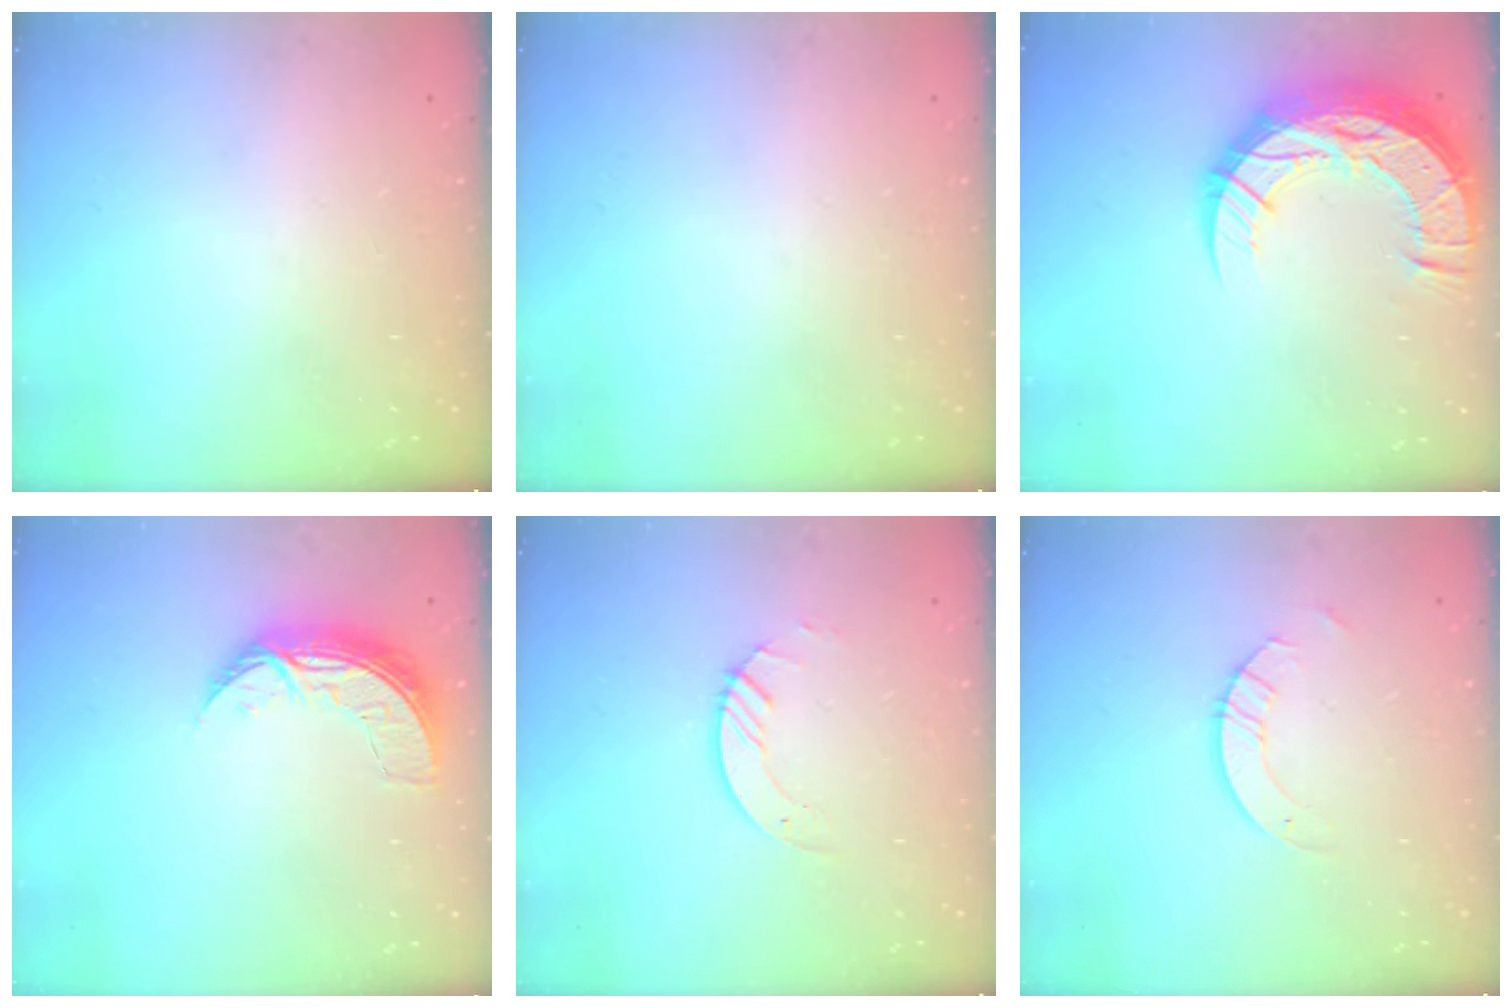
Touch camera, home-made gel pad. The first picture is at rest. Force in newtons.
{"total": 0.0}
{"total": 19.2, "press": 19.1, "slide": 1.4}
{"total": 8.1, "press": 8.0, "slide": 0.8}
{"total": 2.6, "press": 2.6, "slide": 0.3}
{"total": 3.6, "press": 3.6, "slide": 0.4}